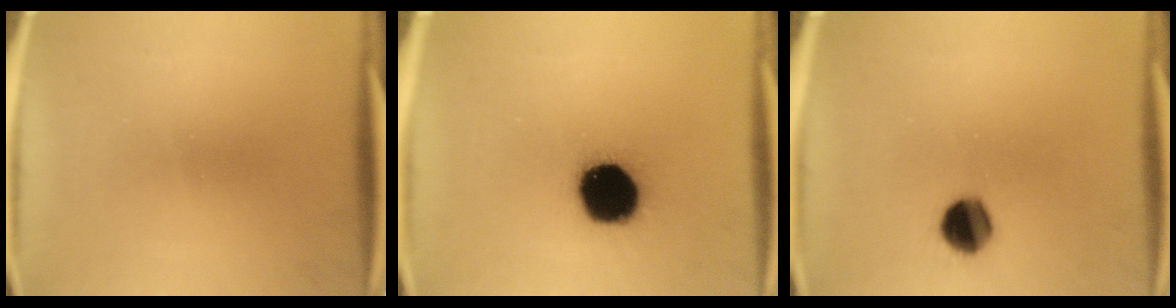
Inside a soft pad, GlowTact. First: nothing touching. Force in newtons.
{"total": 19.2}
{"total": 7.8}